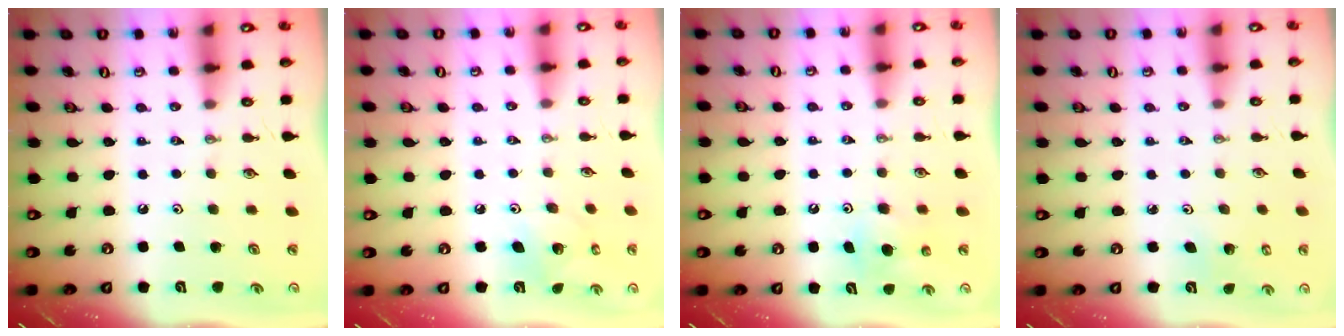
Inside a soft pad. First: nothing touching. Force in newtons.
{"total": 6.1, "press": 6.1, "slide": 0.4}
{"total": 5.4, "press": 5.4, "slide": 0.2}
{"total": 2.7, "press": 2.7, "slide": 0.5}